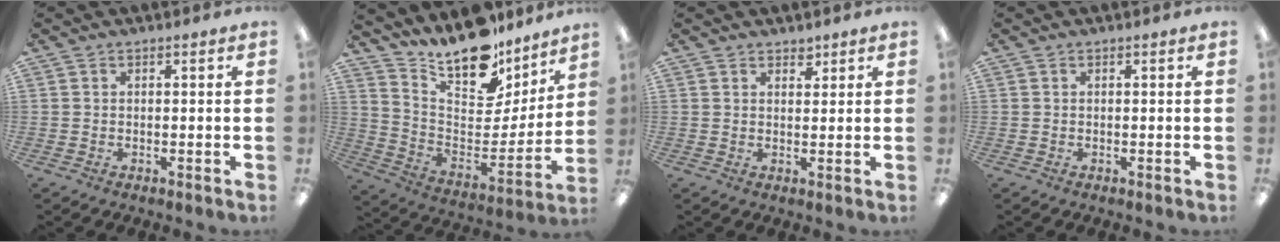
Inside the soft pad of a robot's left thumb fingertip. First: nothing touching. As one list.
[{"total": 18.3, "force": [15.6, 7.0, 6.6], "torque": [-0.106, -0.127, 0.273]}, {"total": 2.2, "force": [1.9, 1.0, 0.5], "torque": [0.005, -0.011, 0.033]}, {"total": 0.0}]